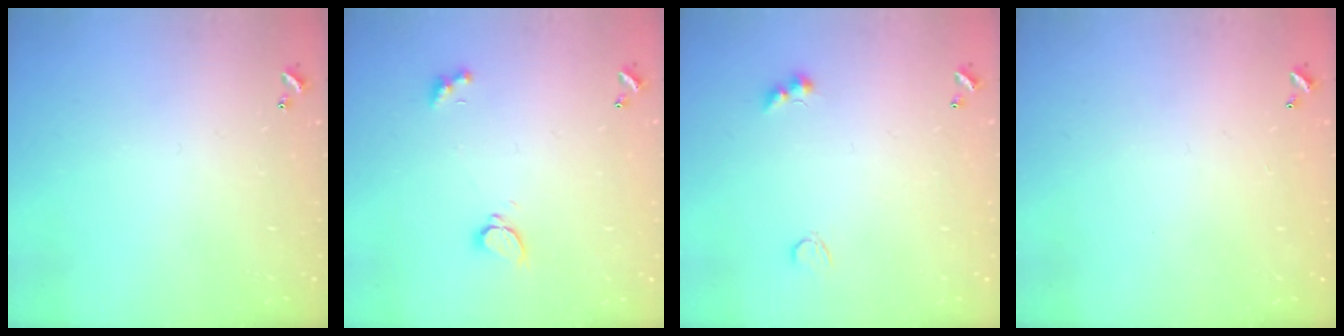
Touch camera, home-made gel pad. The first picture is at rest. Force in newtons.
{"total": 1.8, "press": 1.8, "slide": 0.3}
{"total": 3.9, "press": 3.8, "slide": 0.6}
{"total": 3.0, "press": 3.0, "slide": 0.1}